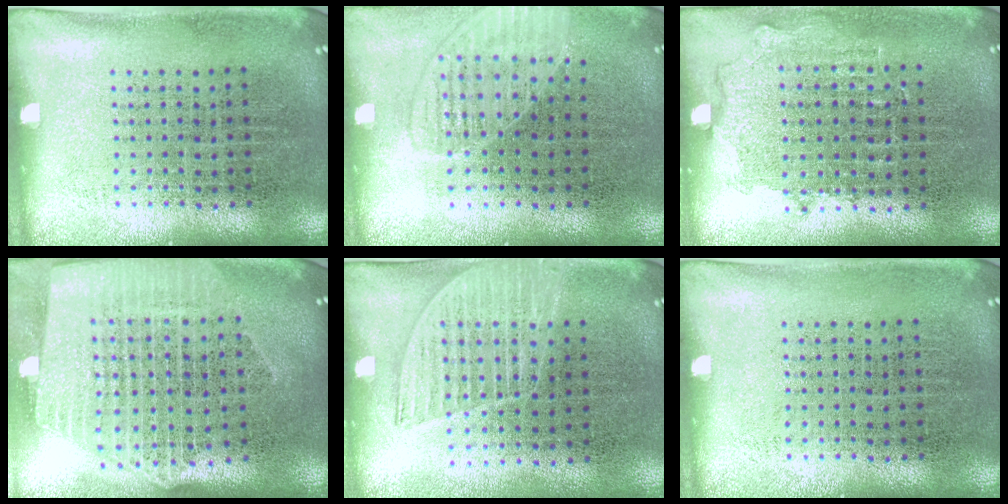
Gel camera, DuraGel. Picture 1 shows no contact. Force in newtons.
{"total": 1.4, "press": 1.4, "slide": 0.2}
{"total": 0.8, "press": 0.8, "slide": 0.3}
{"total": 2.5, "press": 2.1, "slide": 1.3}
{"total": 1.4, "press": 1.2, "slide": 0.6}
{"total": 0.0}